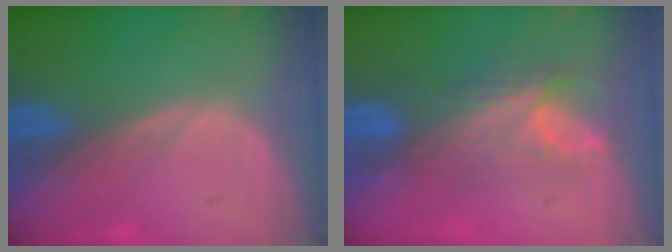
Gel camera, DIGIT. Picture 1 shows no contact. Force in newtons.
{"total": 7.9, "press": 6.6, "slide": 4.3}